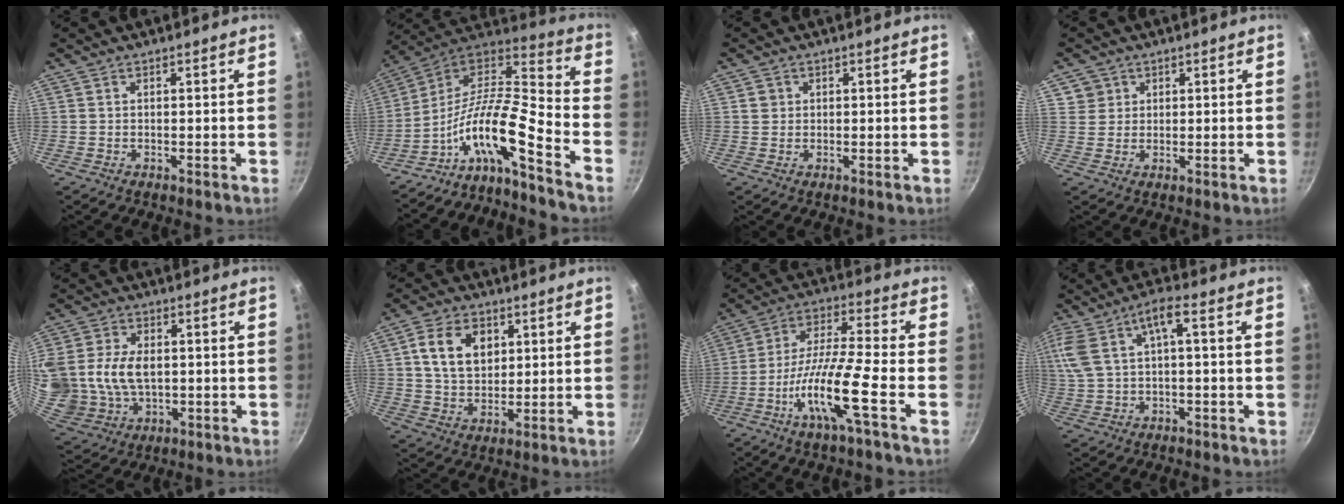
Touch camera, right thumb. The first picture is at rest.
{"total": 15.9, "force": [-9.2, 2.8, 12.6], "torque": [-0.222, 0.072, -0.191]}
{"total": 1.9, "force": [0.4, 1.8, 0.5], "torque": [0.000, 0.006, 0.005]}
{"total": 3.6, "force": [1.4, 3.3, 0.3], "torque": [0.023, 0.008, 0.023]}
{"total": 18.7, "force": [1.4, 14.0, 12.3], "torque": [-0.275, 0.005, 0.039]}
{"total": 10.3, "force": [3.0, 7.3, 6.7], "torque": [-0.098, -0.005, 0.052]}
{"total": 12.8, "force": [-5.5, 0.7, 11.6], "torque": [-0.215, 0.033, -0.115]}
{"total": 10.4, "force": [1.7, 4.3, 9.4], "torque": [-0.201, 0.019, 0.038]}